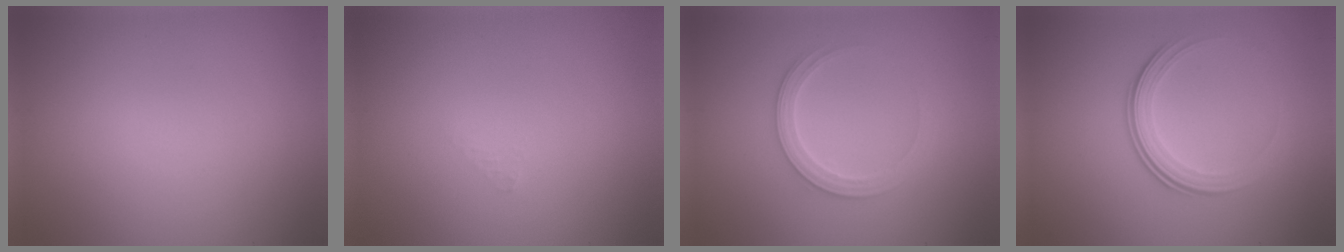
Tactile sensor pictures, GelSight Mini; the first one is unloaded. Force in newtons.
{"total": 0.7, "press": 0.7, "slide": 0.1}
{"total": 2.8, "press": 2.7, "slide": 0.4}
{"total": 3.6, "press": 2.4, "slide": 2.7}